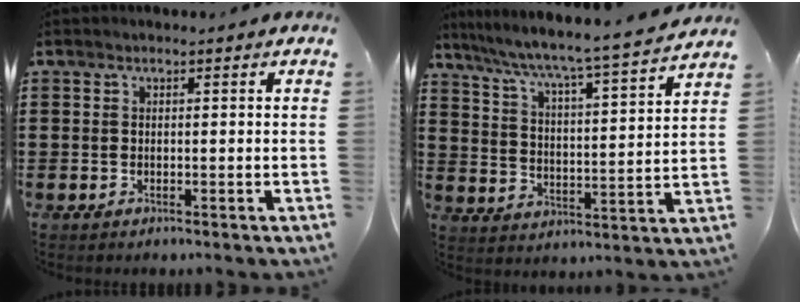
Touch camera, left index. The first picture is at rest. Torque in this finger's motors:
{"motor_torque": [2.14, 0.00, 0.43, 0.20]}